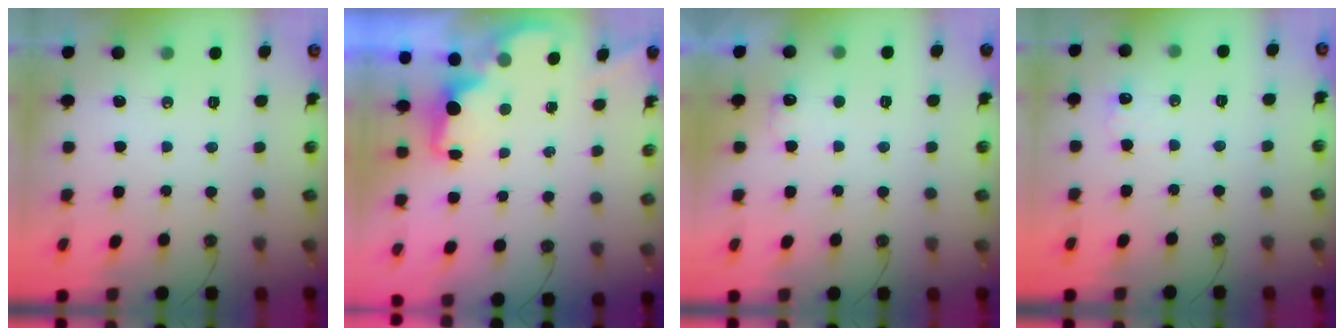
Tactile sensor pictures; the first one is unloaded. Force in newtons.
{"total": 1.7, "press": 1.5, "slide": 0.7}
{"total": 6.1, "press": 6.0, "slide": 1.0}
{"total": 7.6, "press": 7.5, "slide": 1.1}